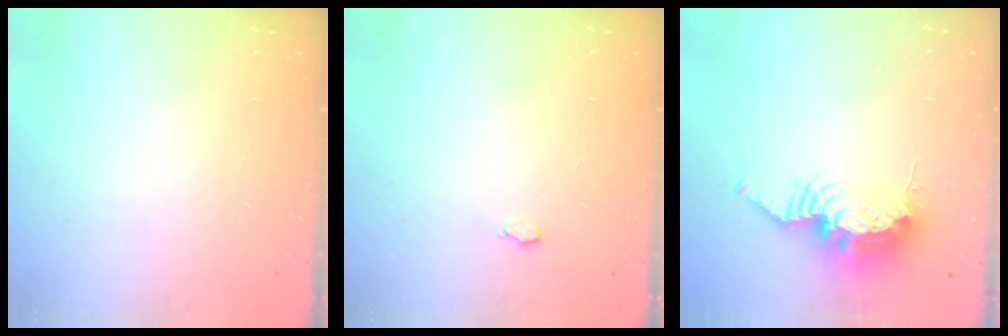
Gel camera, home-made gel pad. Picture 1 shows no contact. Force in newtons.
{"total": 2.8, "press": 2.8, "slide": 0.3}
{"total": 11.8, "press": 11.7, "slide": 0.9}